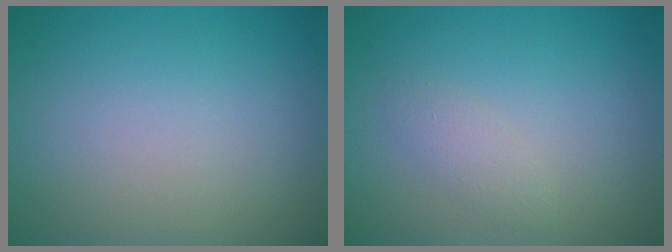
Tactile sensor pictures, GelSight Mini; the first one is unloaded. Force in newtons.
{"total": 1.3, "press": 1.3, "slide": 0.1}